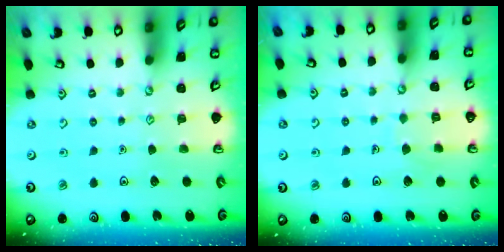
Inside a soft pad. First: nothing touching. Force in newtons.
{"total": 3.9, "press": 3.9, "slide": 0.3}